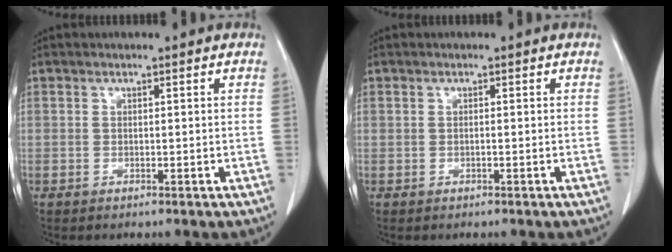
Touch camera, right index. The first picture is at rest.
{"total": 0.0}